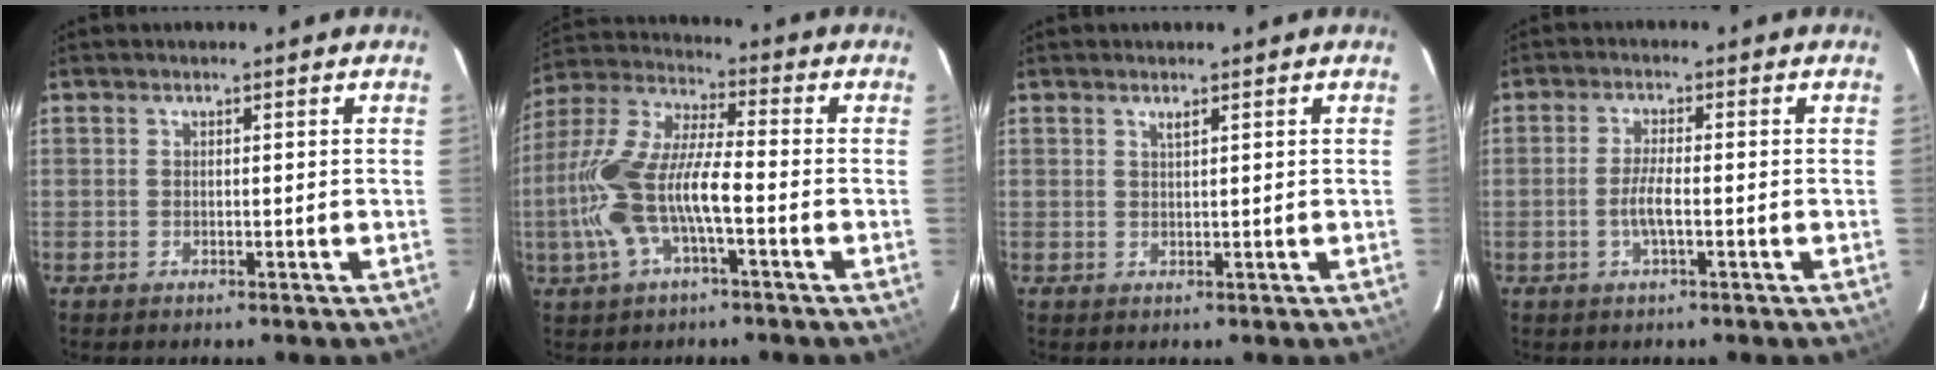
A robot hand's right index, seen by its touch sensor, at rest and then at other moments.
{"total": 15.3, "force": [-4.1, 4.6, 14.0], "torque": [-0.290, 0.001, -0.079]}
{"total": 0.9, "force": [0.6, 0.1, 0.7], "torque": [-0.012, 0.002, 0.010]}
{"total": 3.8, "force": [-1.1, 0.5, 3.6], "torque": [-0.071, -0.001, -0.021]}